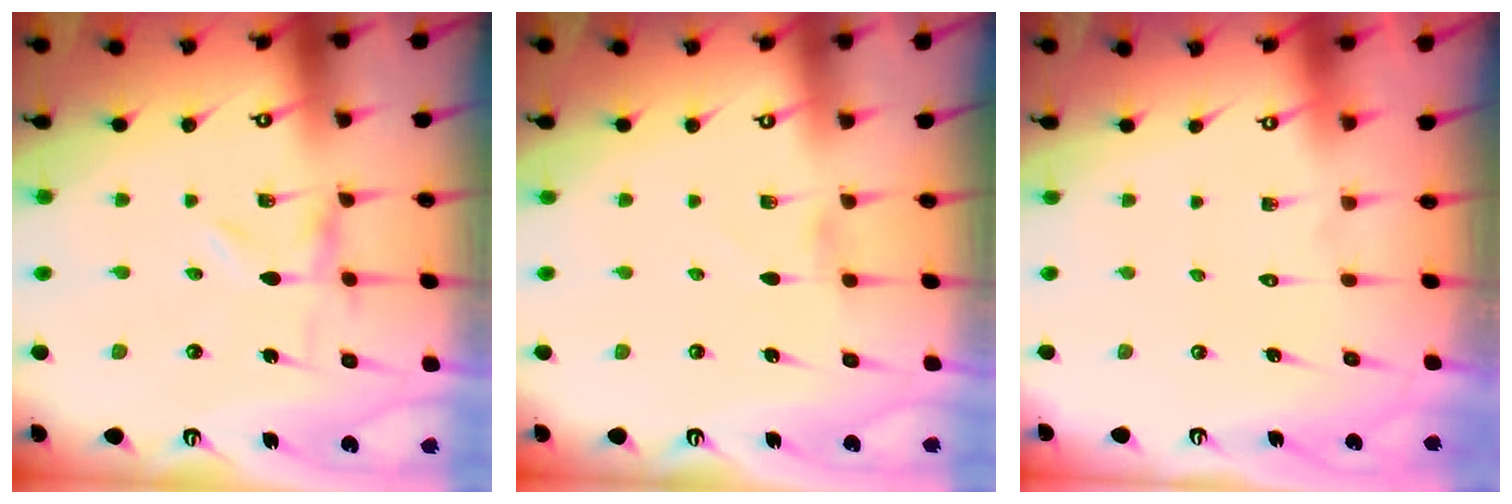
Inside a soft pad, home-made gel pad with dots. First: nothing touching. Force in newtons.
{"total": 1.0, "press": 1.0, "slide": 0.3}
{"total": 1.6, "press": 1.6, "slide": 0.1}